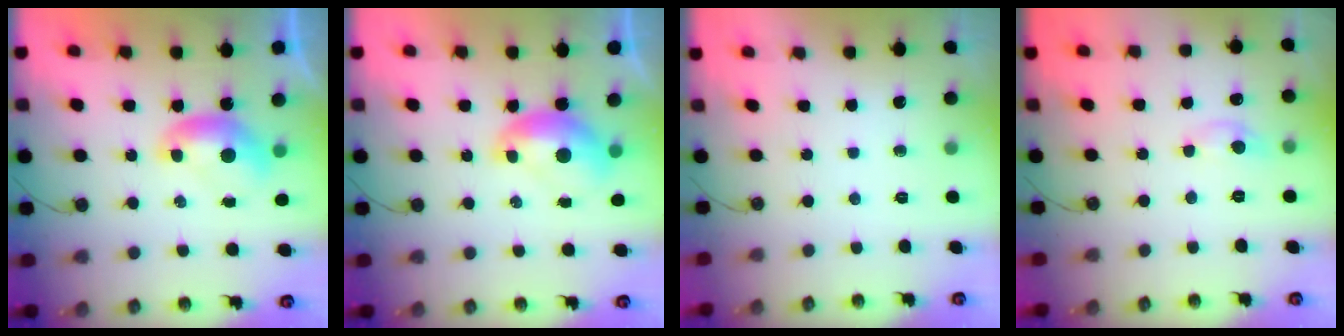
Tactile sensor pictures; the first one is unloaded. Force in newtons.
{"total": 1.3, "press": 1.3, "slide": 0.2}
{"total": 0.0}
{"total": 1.2, "press": 1.2, "slide": 0.2}